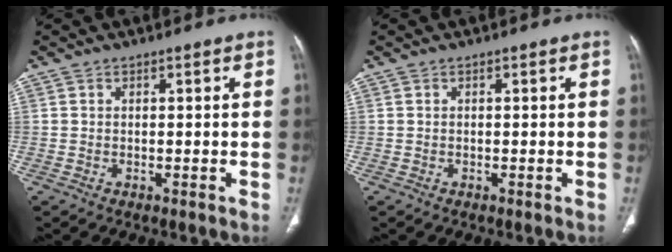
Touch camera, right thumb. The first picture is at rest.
{"total": 0.0}